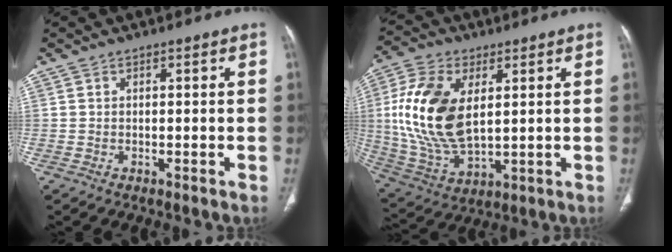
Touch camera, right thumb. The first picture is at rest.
{"total": 18.6, "force": [3.5, 10.2, 15.2], "torque": [-0.310, -0.016, 0.074]}